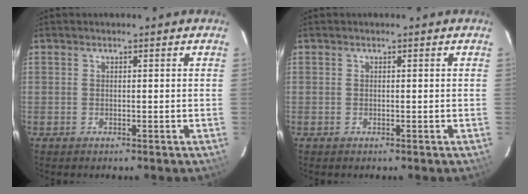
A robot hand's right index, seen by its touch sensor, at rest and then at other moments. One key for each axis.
{"total": 0.0}